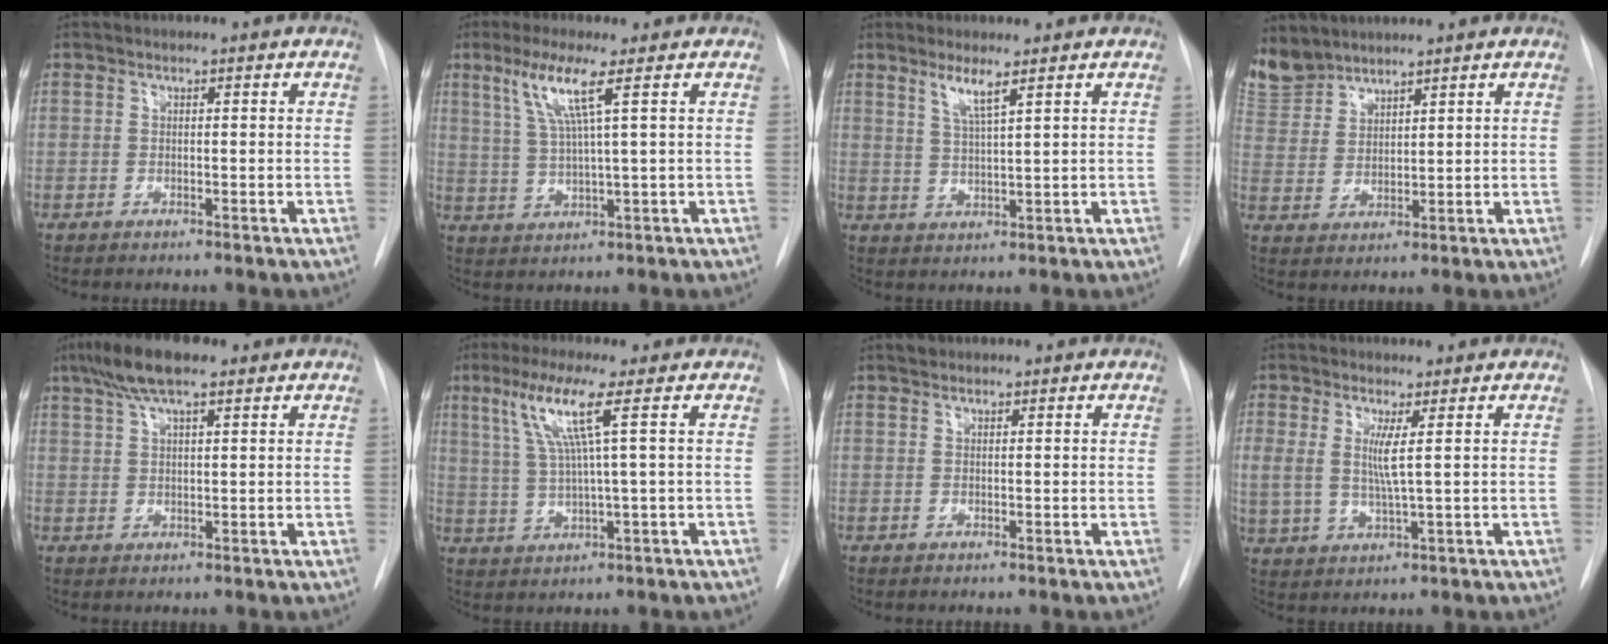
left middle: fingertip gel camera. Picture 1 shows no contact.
{"total": 6.8, "force": [3.1, -0.7, 6.0], "torque": [-0.126, 0.001, 0.066]}
{"total": 3.7, "force": [2.3, -0.3, 2.9], "torque": [-0.061, -0.010, 0.047]}
{"total": 7.3, "force": [6.8, 2.4, 0.4], "torque": [-0.014, 0.002, 0.150]}
{"total": 7.5, "force": [5.0, 1.5, 5.4], "torque": [-0.109, 0.020, 0.089]}
{"total": 7.9, "force": [3.1, -1.2, 7.1], "torque": [-0.151, 0.007, 0.065]}
{"total": 0.8, "force": [0.7, 0.3, 0.1], "torque": [-0.007, 0.005, 0.013]}
{"total": 5.0, "force": [1.3, 0.7, 4.7], "torque": [-0.114, -0.003, 0.031]}